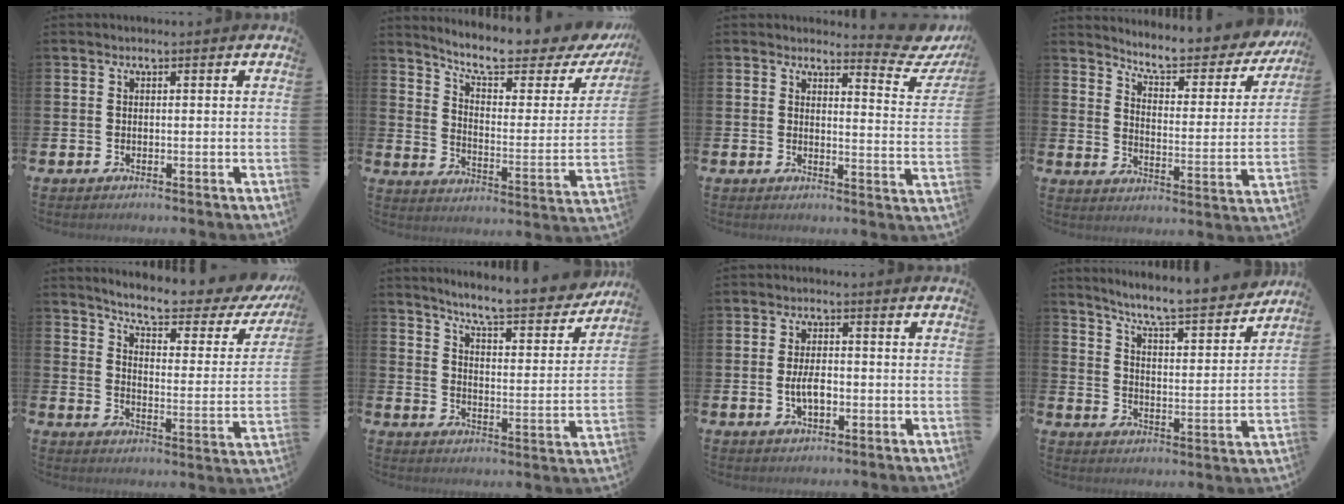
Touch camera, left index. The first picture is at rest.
{"total": 8.9, "force": [7.6, 1.7, 4.3], "torque": [-0.095, -0.058, 0.124]}
{"total": 3.9, "force": [3.6, 0.8, 1.1], "torque": [-0.006, -0.035, 0.052]}
{"total": 6.3, "force": [5.8, 1.2, 2.2], "torque": [-0.067, -0.043, 0.093]}
{"total": 6.7, "force": [5.8, 1.1, 3.1], "torque": [-0.075, -0.047, 0.089]}
{"total": 7.4, "force": [7.0, 0.4, 2.4], "torque": [-0.065, -0.060, 0.114]}
{"total": 3.8, "force": [-0.6, 1.9, 3.2], "torque": [-0.050, 0.001, -0.013]}
{"total": 7.5, "force": [7.0, 0.1, 2.7], "torque": [-0.076, -0.058, 0.116]}